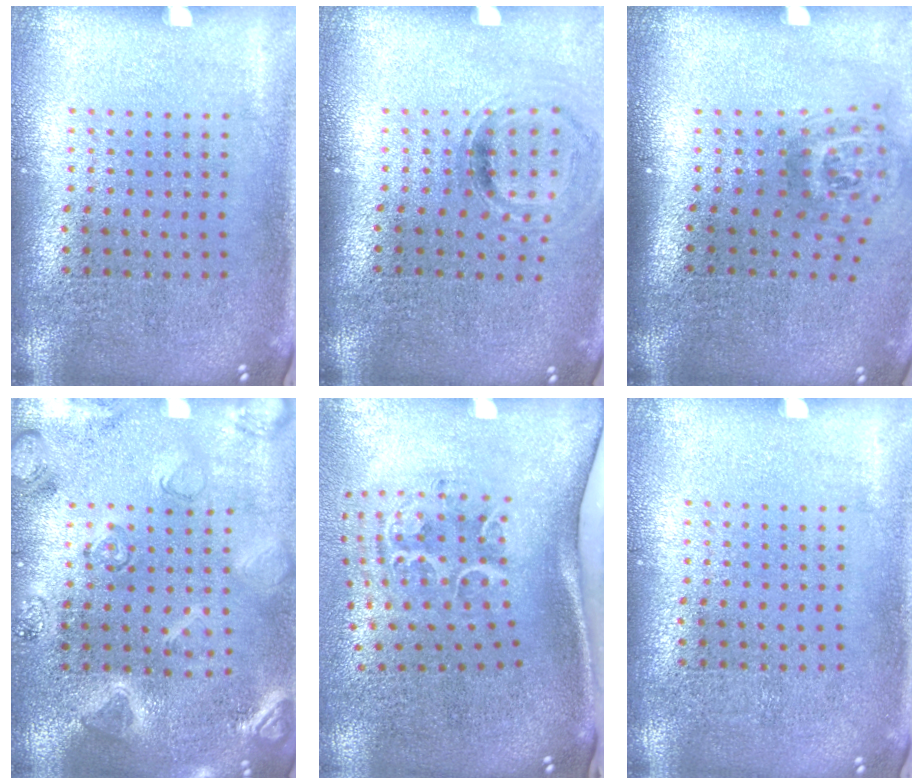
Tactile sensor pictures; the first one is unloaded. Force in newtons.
{"total": 0.9, "press": 0.9, "slide": 0.2}
{"total": 1.8, "press": 1.2, "slide": 1.4}
{"total": 2.5, "press": 2.5, "slide": 0.1}
{"total": 2.1, "press": 1.4, "slide": 1.6}
{"total": 0.0}